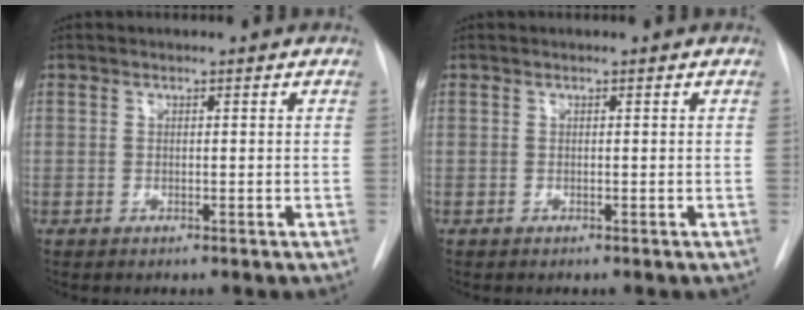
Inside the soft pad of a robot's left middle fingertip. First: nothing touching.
{"total": 0.0}